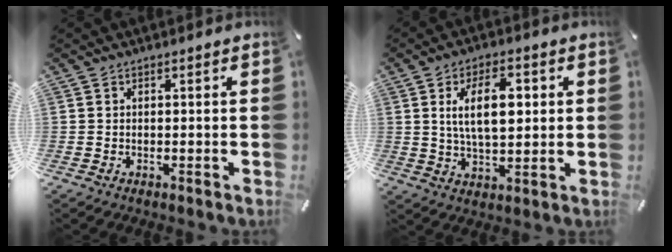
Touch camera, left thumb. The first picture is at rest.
{"total": 11.1, "force": [2.5, 5.8, 9.1], "torque": [-0.163, -0.002, 0.035]}